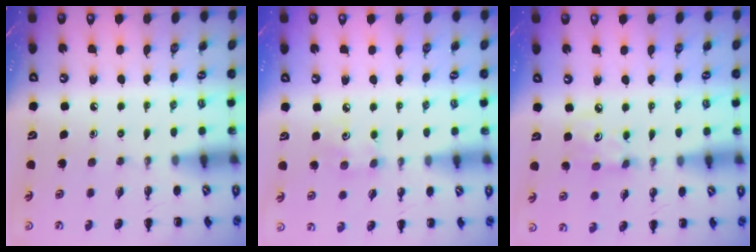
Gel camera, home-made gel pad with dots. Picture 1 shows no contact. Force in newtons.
{"total": 4.0, "press": 3.9, "slide": 1.1}
{"total": 3.5, "press": 3.4, "slide": 0.9}